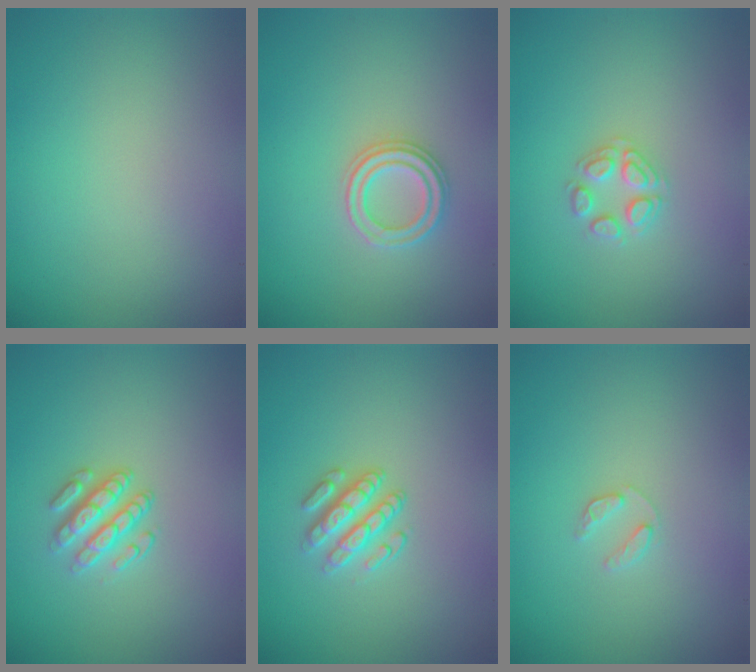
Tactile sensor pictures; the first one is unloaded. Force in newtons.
{"total": 2.3, "press": 2.3, "slide": 0.3}
{"total": 2.2, "press": 2.2, "slide": 0.2}
{"total": 3.0, "press": 2.4, "slide": 1.6}
{"total": 3.0, "press": 2.4, "slide": 1.6}
{"total": 1.1, "press": 1.1, "slide": 0.2}